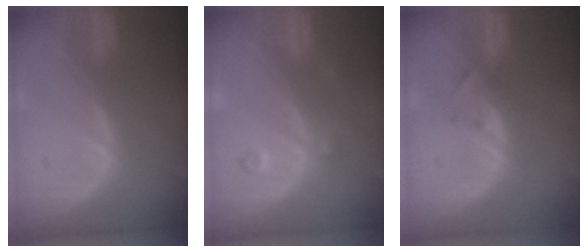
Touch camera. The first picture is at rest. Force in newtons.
{"total": 2.0, "press": 2.0, "slide": 0.2}
{"total": 1.3, "press": 1.1, "slide": 0.8}